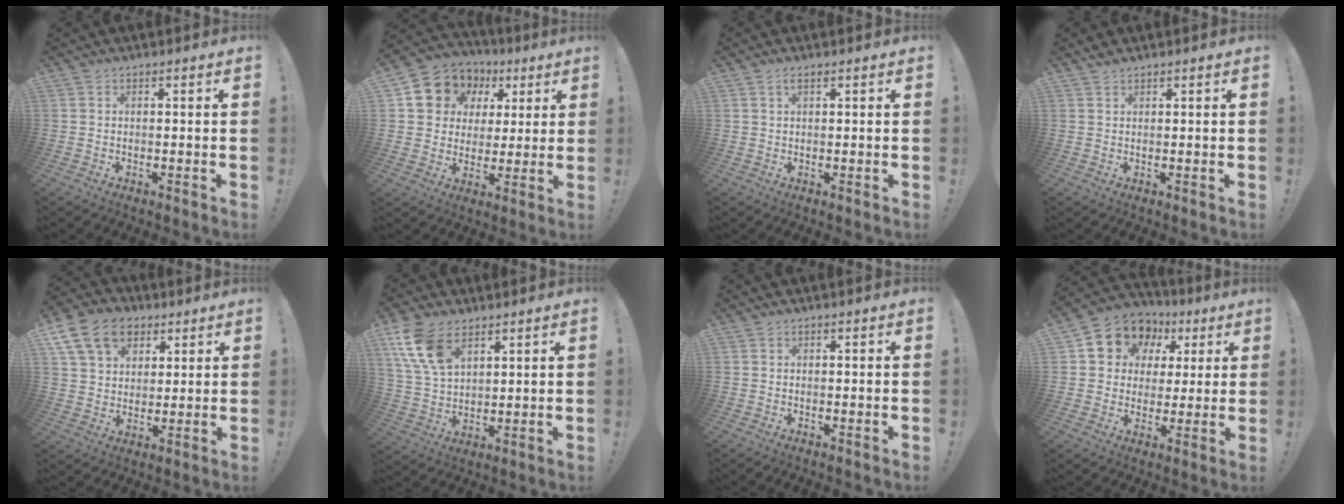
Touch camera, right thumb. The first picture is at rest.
{"total": 11.0, "force": [4.5, 9.5, 3.3], "torque": [-0.054, -0.027, 0.095]}
{"total": 1.5, "force": [0.8, 0.6, 1.2], "torque": [-0.022, 0.001, 0.014]}
{"total": 1.2, "force": [1.0, 0.4, 0.4], "torque": [-0.005, -0.002, 0.019]}
{"total": 15.1, "force": [7.1, 10.9, 7.7], "torque": [-0.124, -0.026, 0.141]}
{"total": 12.9, "force": [7.2, 7.4, 7.7], "torque": [-0.155, -0.024, 0.138]}
{"total": 0.0}
{"total": 11.0, "force": [4.8, 9.1, 3.9], "torque": [-0.071, -0.024, 0.095]}